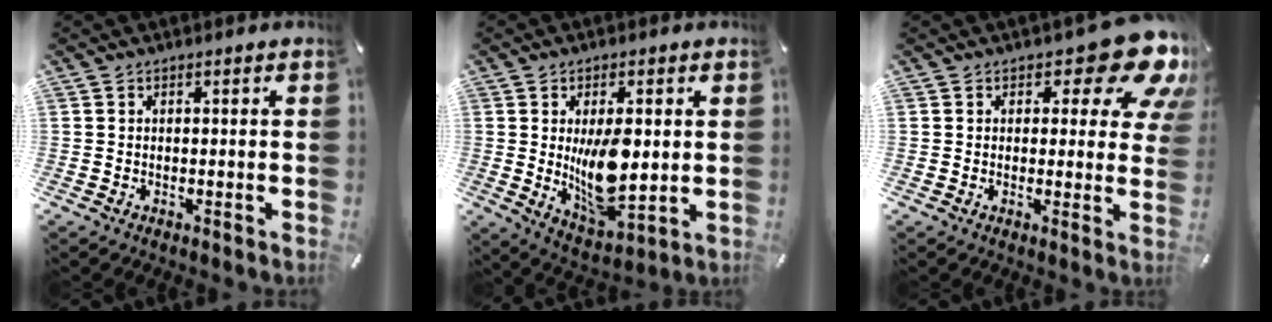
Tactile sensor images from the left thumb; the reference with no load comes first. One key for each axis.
{"total": 12.7, "fx": 1.2, "fy": 6.2, "fz": 11.0, "tx": -0.179, "ty": -0.030, "tz": 0.019}
{"total": 12.7, "fx": 7.3, "fy": 5.4, "fz": 9.0, "tx": -0.105, "ty": -0.047, "tz": 0.121}